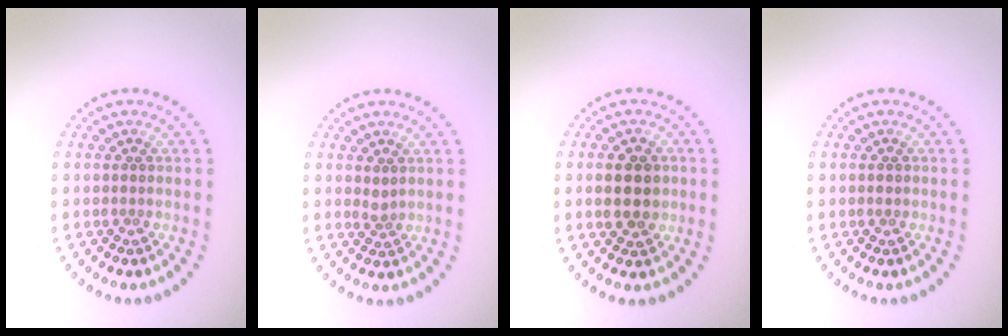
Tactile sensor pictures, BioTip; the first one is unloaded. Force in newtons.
{"total": 0.9, "press": 0.6, "slide": 0.6}
{"total": 3.7, "press": 3.7, "slide": 0.2}
{"total": 0.6, "press": 0.6, "slide": 0.1}